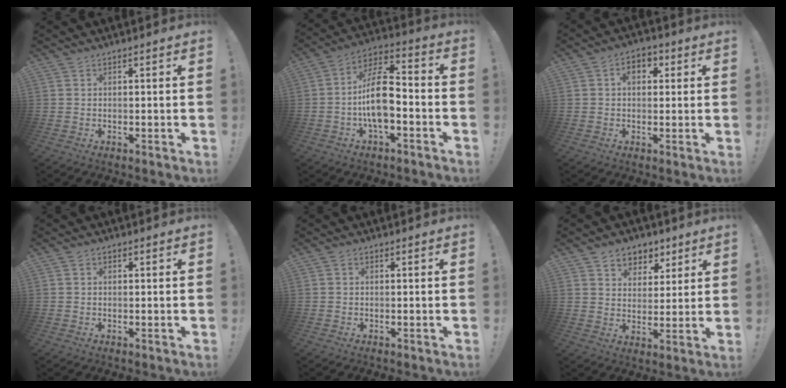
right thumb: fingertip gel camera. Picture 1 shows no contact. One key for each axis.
{"total": 14.8, "fx": -3.4, "fy": 7.3, "fz": 12.5, "tx": -0.223, "ty": 0.021, "tz": -0.060}
{"total": 5.7, "fx": 1.5, "fy": 3.9, "fz": 3.8, "tx": -0.048, "ty": 0.003, "tz": 0.023}
{"total": 0.7, "fx": 0.0, "fy": 0.6, "fz": 0.4, "tx": -0.008, "ty": 0.003, "tz": 0.001}
{"total": 0.6, "fx": -0.2, "fy": 0.5, "fz": 0.2, "tx": -0.008, "ty": 0.004, "tz": -0.003}
{"total": 7.7, "fx": 4.6, "fy": 5.9, "fz": 1.4, "tx": -0.010, "ty": -0.034, "tz": 0.091}